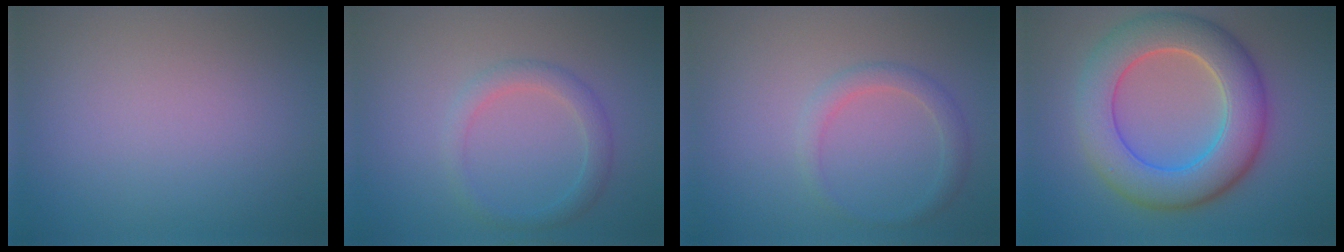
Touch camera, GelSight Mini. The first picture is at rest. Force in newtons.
{"total": 2.2, "press": 2.2, "slide": 0.1}
{"total": 1.9, "press": 1.9, "slide": 0.1}
{"total": 8.9, "press": 8.8, "slide": 0.6}